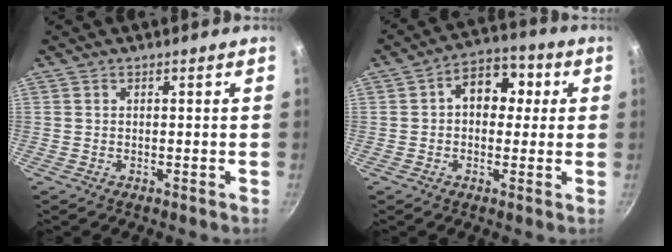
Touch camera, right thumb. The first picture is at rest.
{"total": 9.4, "force": [1.5, 6.9, 6.2], "torque": [-0.044, 0.019, 0.007]}